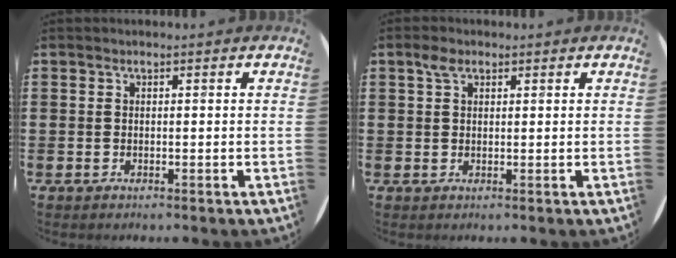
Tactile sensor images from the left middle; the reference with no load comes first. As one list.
[{"total": 2.0, "force": [1.3, 1.1, 1.1], "torque": [-0.016, 0.002, 0.022]}]